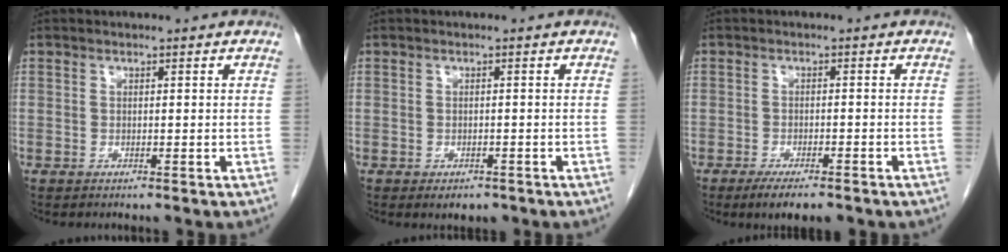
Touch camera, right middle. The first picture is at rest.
{"total": 2.5, "force": [-1.7, 1.4, 1.2], "torque": [-0.012, -0.001, -0.015]}
{"total": 5.5, "force": [-4.1, 1.2, 3.6], "torque": [-0.055, -0.010, -0.057]}